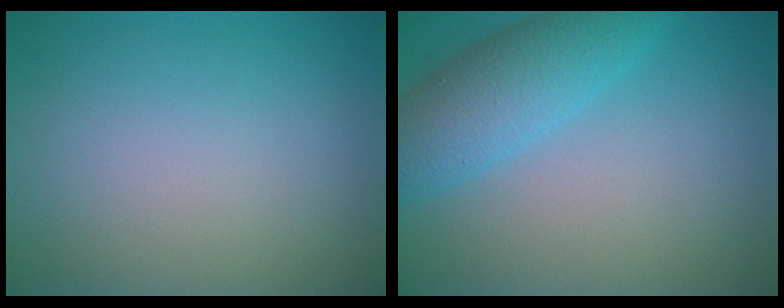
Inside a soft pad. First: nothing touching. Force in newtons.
{"total": 5.3, "press": 5.3, "slide": 0.2}